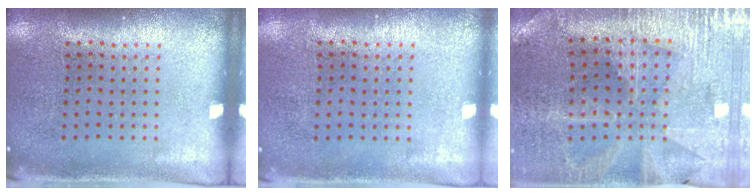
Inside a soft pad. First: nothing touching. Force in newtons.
{"total": 0.0}
{"total": 1.7, "press": 1.7, "slide": 0.3}